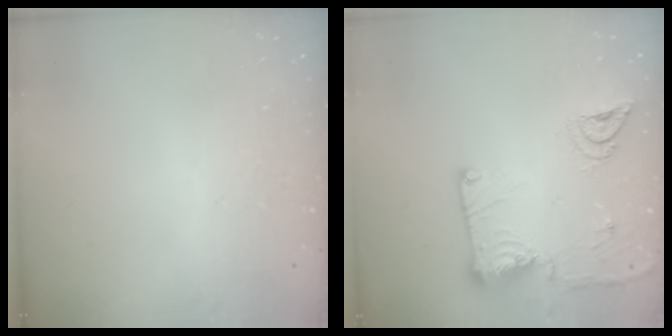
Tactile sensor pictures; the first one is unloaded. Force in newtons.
{"total": 15.4, "press": 15.3, "slide": 1.9}